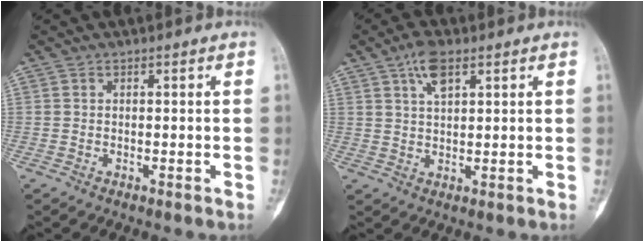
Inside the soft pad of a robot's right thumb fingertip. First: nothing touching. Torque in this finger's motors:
{"motor_torque": [-0.72, 0.40, -0.17, 0.04, 0.01]}